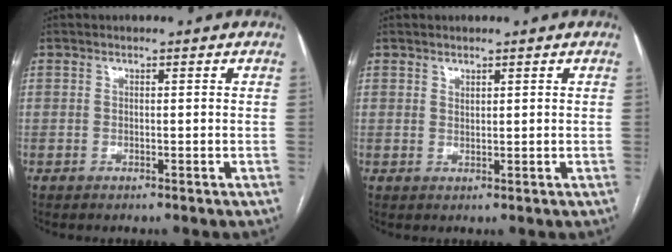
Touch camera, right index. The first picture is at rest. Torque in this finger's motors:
{"motor_torque": [-0.05, 0.13, -0.04, 0.00]}